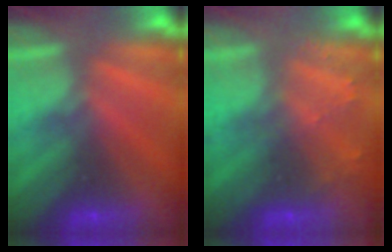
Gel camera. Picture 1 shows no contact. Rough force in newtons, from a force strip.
{"total": 2.2}